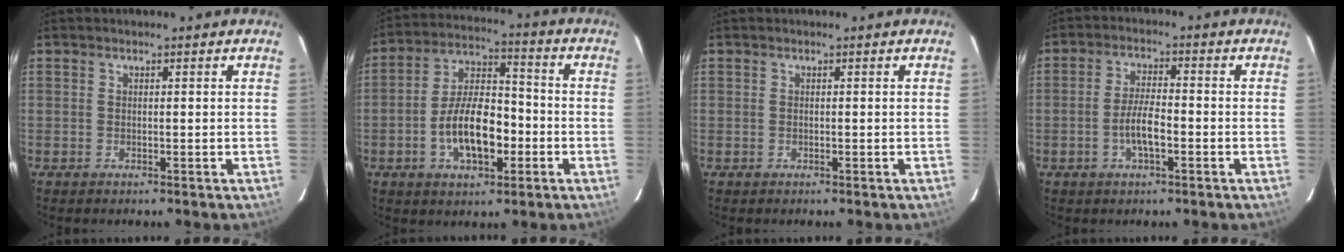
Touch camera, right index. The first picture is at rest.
{"total": 12.2, "force": [-3.8, 5.7, 10.1], "torque": [-0.195, 0.016, -0.060]}
{"total": 0.0}
{"total": 5.2, "force": [-2.0, 1.3, 4.6], "torque": [-0.094, 0.004, -0.037]}